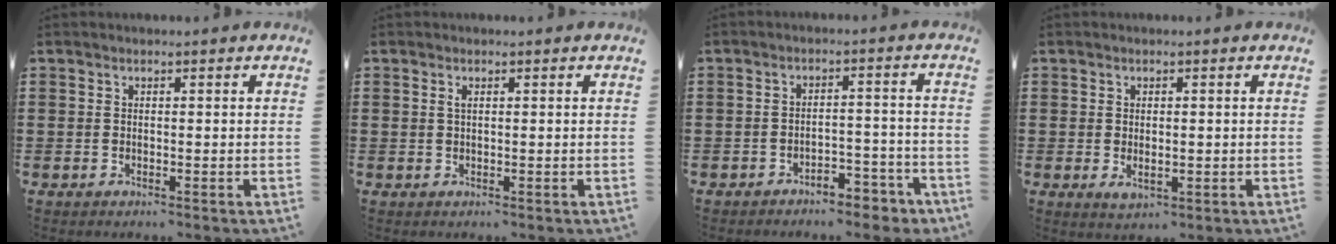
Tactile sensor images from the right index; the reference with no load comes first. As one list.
[{"total": 0.9, "force": [0.3, 0.3, 0.8], "torque": [-0.017, 0.003, 0.005]}, {"total": 4.2, "force": [-3.9, 0.9, 1.2], "torque": [-0.022, 0.010, -0.080]}, {"total": 1.9, "force": [-0.1, 1.1, 1.5], "torque": [-0.030, 0.003, -0.002]}]